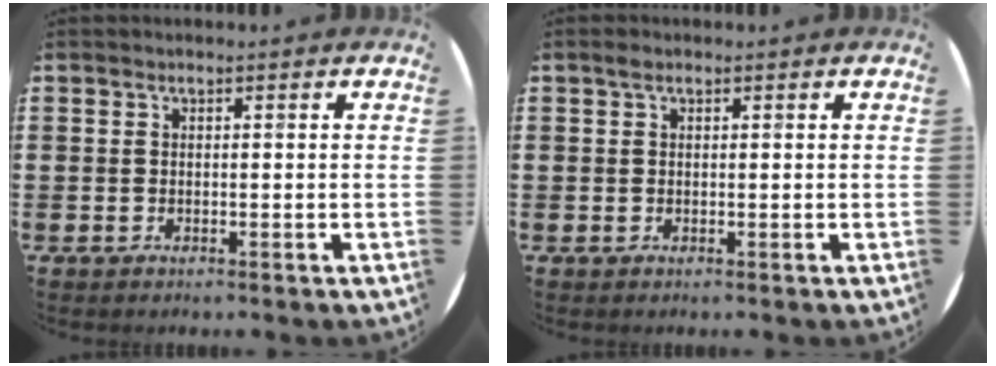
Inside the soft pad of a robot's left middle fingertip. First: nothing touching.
{"total": 0.8, "force": [0.5, 0.5, 0.4], "torque": [0.000, 0.000, 0.008]}